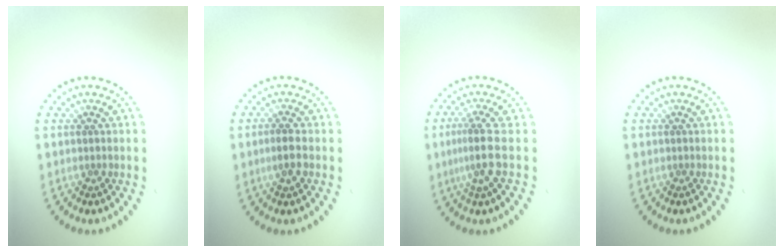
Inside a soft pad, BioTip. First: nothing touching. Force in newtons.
{"total": 1.9, "press": 1.7, "slide": 0.7}
{"total": 2.8, "press": 2.1, "slide": 1.8}
{"total": 0.0}